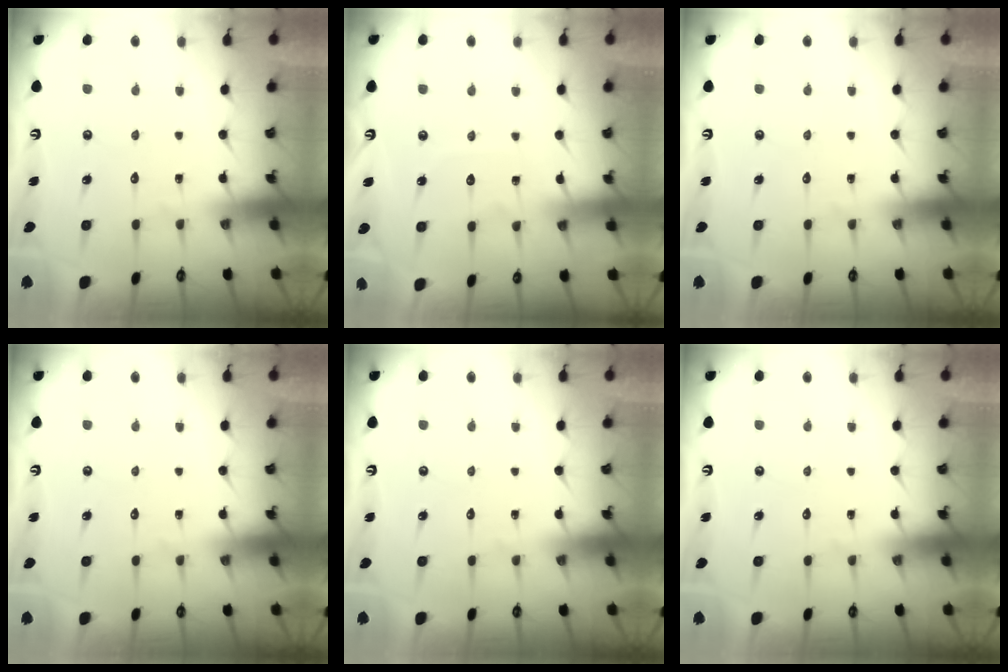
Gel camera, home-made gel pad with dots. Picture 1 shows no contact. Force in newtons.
{"total": 3.9, "press": 3.9, "slide": 0.4}
{"total": 0.0}
{"total": 0.0}
{"total": 0.0}
{"total": 0.0}